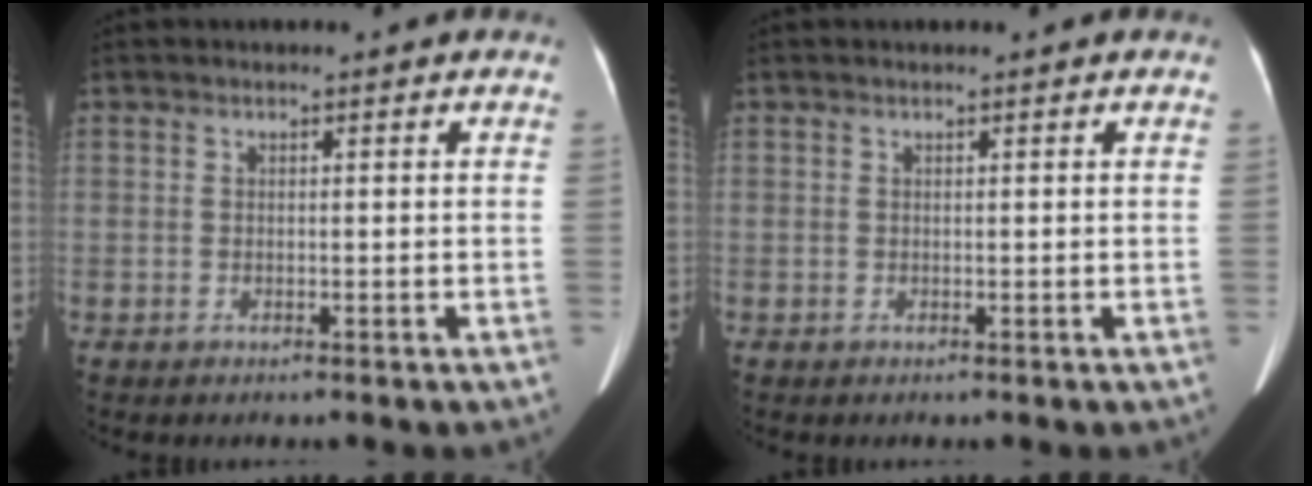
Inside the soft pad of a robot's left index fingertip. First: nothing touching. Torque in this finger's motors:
{"motor_torque": [-0.10, -0.03, 0.03, 0.02]}